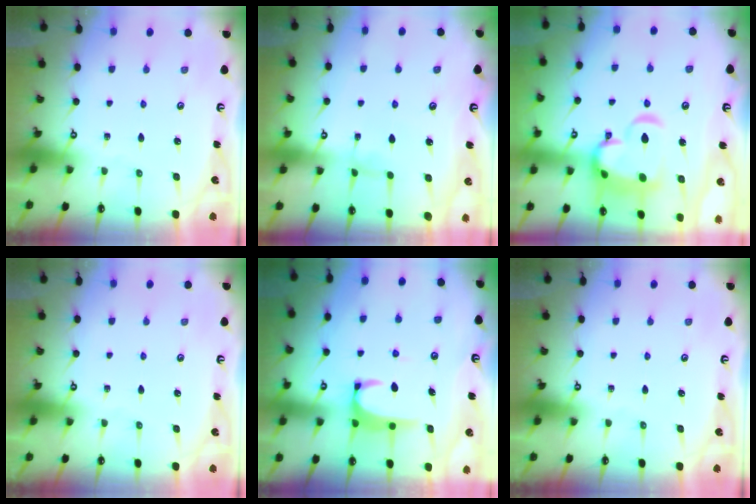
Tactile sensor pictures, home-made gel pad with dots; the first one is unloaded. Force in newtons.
{"total": 0.8, "press": 0.6, "slide": 0.6}
{"total": 10.1, "press": 9.9, "slide": 1.9}
{"total": 0.6, "press": 0.6, "slide": 0.1}
{"total": 1.9, "press": 1.9, "slide": 0.3}
{"total": 0.0}